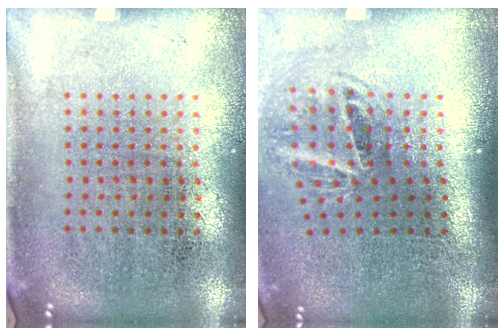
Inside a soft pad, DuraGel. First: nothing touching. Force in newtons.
{"total": 1.9, "press": 1.2, "slide": 1.5}